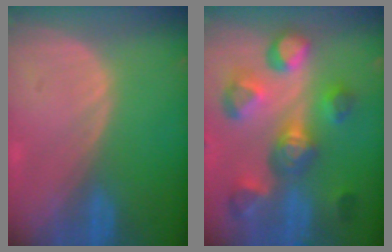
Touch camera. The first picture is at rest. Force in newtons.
{"total": 11.0, "press": 10.0, "slide": 4.6}